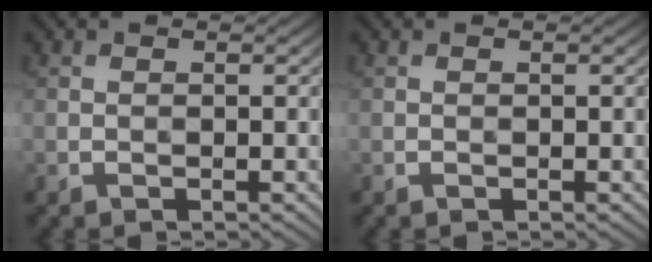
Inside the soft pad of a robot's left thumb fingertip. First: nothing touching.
{"total": 0.0}